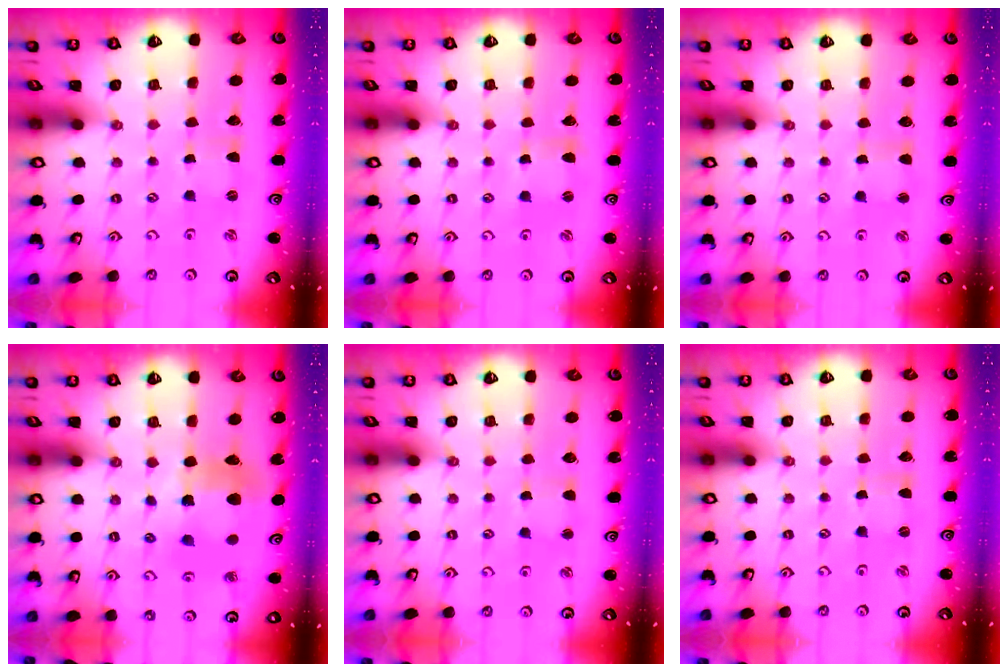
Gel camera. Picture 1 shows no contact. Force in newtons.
{"total": 1.4, "press": 1.4, "slide": 0.3}
{"total": 1.7, "press": 1.7, "slide": 0.2}
{"total": 11.0, "press": 10.9, "slide": 1.4}
{"total": 2.4, "press": 2.4, "slide": 0.4}
{"total": 0.0}